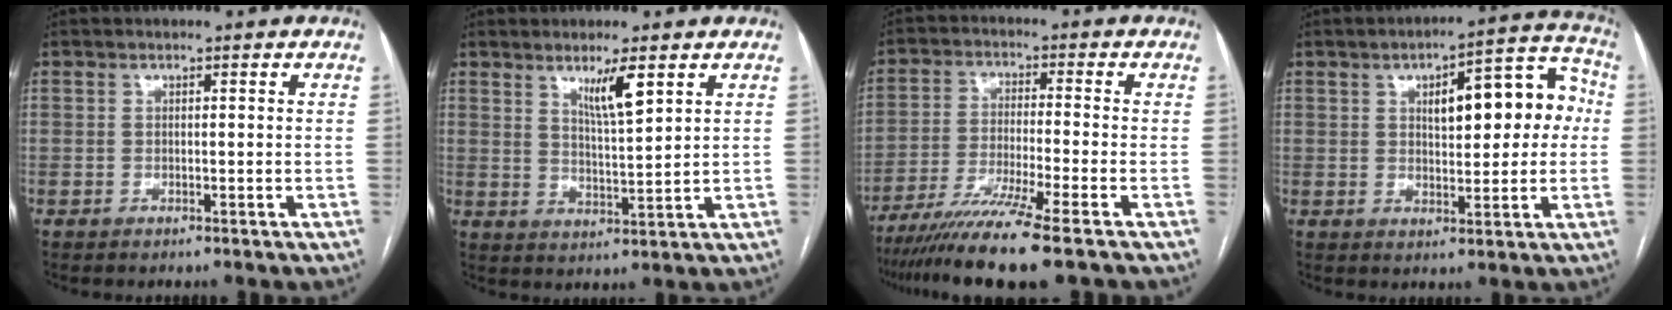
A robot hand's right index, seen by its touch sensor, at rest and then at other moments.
{"total": 5.5, "force": [3.2, 0.2, 4.4], "torque": [-0.079, -0.011, 0.059]}
{"total": 11.4, "force": [-8.7, -2.0, 7.1], "torque": [-0.120, -0.036, -0.143]}
{"total": 12.3, "force": [1.9, 4.3, 11.4], "torque": [-0.145, 0.041, 0.030]}